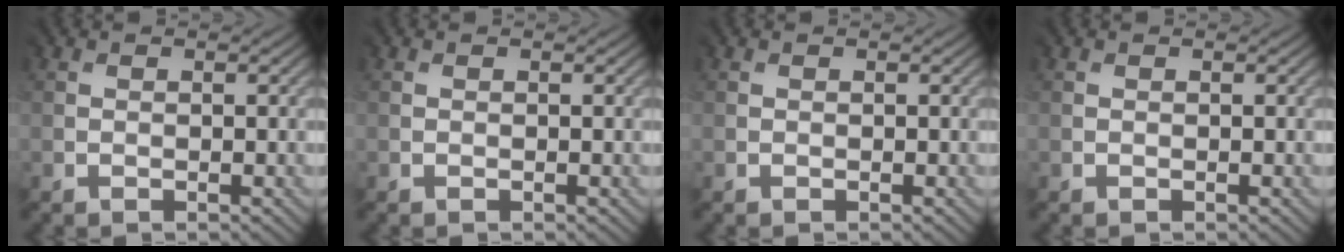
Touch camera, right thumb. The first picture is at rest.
{"total": 0.0}
{"total": 0.0}
{"total": 0.0}